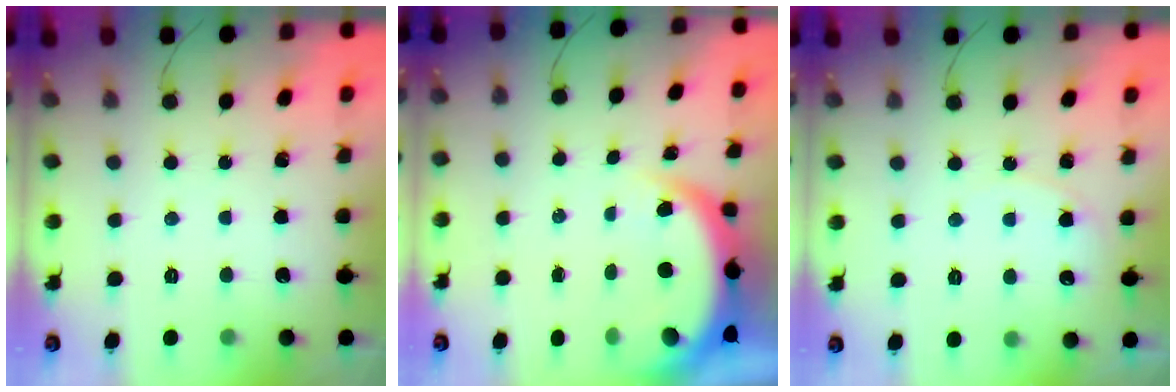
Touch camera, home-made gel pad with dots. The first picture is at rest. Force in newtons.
{"total": 5.7, "press": 5.6, "slide": 0.8}
{"total": 3.4, "press": 3.4, "slide": 0.2}